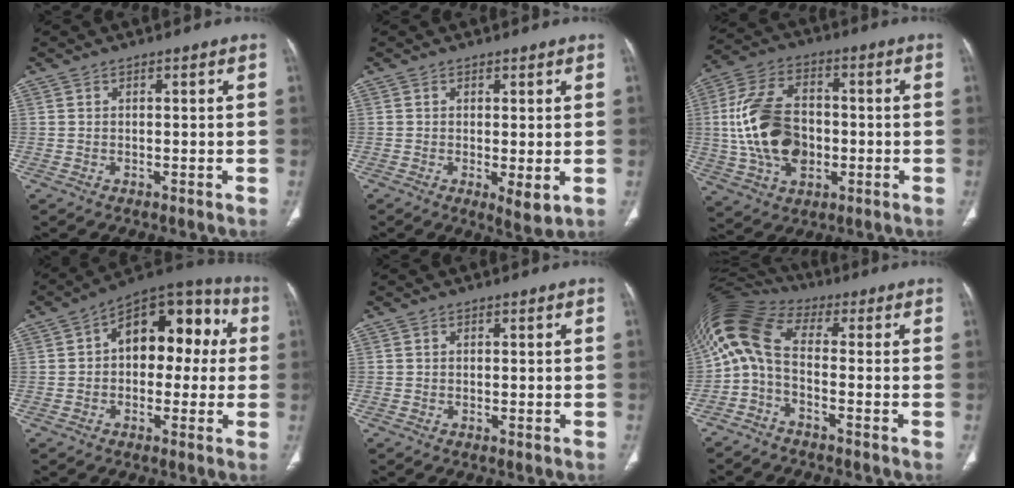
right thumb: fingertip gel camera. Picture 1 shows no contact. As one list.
[{"total": 3.8, "force": [-0.6, 1.2, 3.6], "torque": [-0.062, -0.017, -0.009]}, {"total": 17.2, "force": [-1.1, 11.2, 12.9], "torque": [-0.242, 0.017, -0.013]}, {"total": 15.5, "force": [2.2, 9.6, 12.0], "torque": [-0.113, 0.046, 0.020]}, {"total": 0.0}, {"total": 10.4, "force": [-1.5, 4.7, 9.2], "torque": [-0.198, 0.058, -0.044]}]